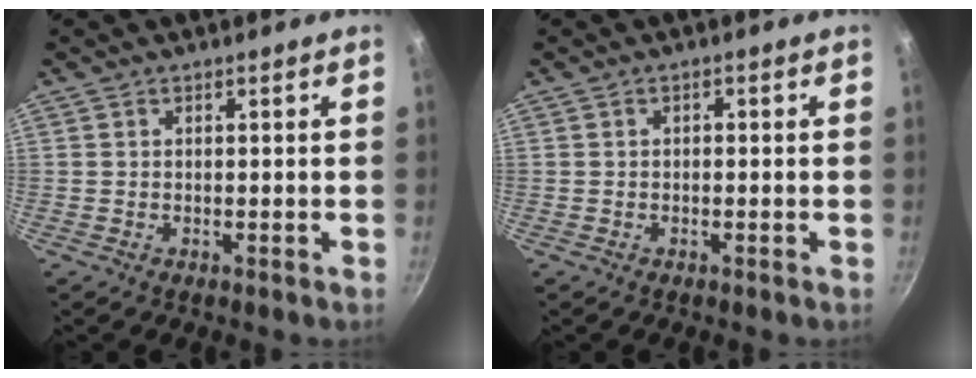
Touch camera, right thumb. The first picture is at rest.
{"total": 0.9, "force": [-0.1, 0.6, 0.6], "torque": [-0.011, 0.007, -0.002]}